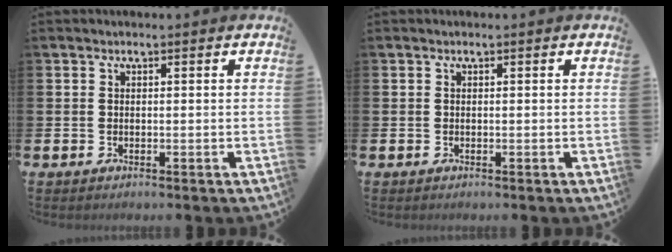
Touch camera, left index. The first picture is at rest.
{"total": 0.0}